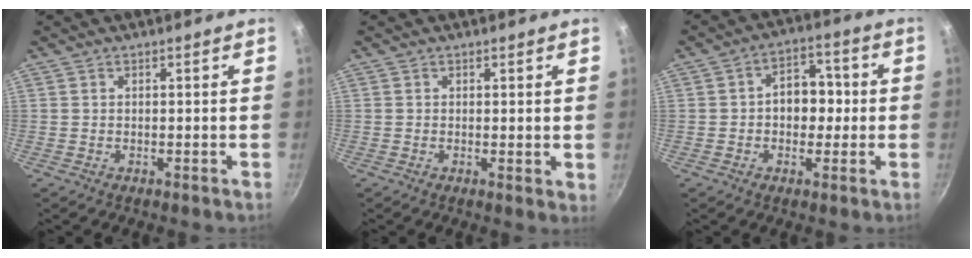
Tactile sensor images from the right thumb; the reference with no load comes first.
{"total": 1.5, "force": [0.4, 0.6, 1.4], "torque": [-0.018, -0.005, 0.003]}
{"total": 8.2, "force": [-0.2, 6.0, 5.6], "torque": [-0.031, 0.022, -0.010]}